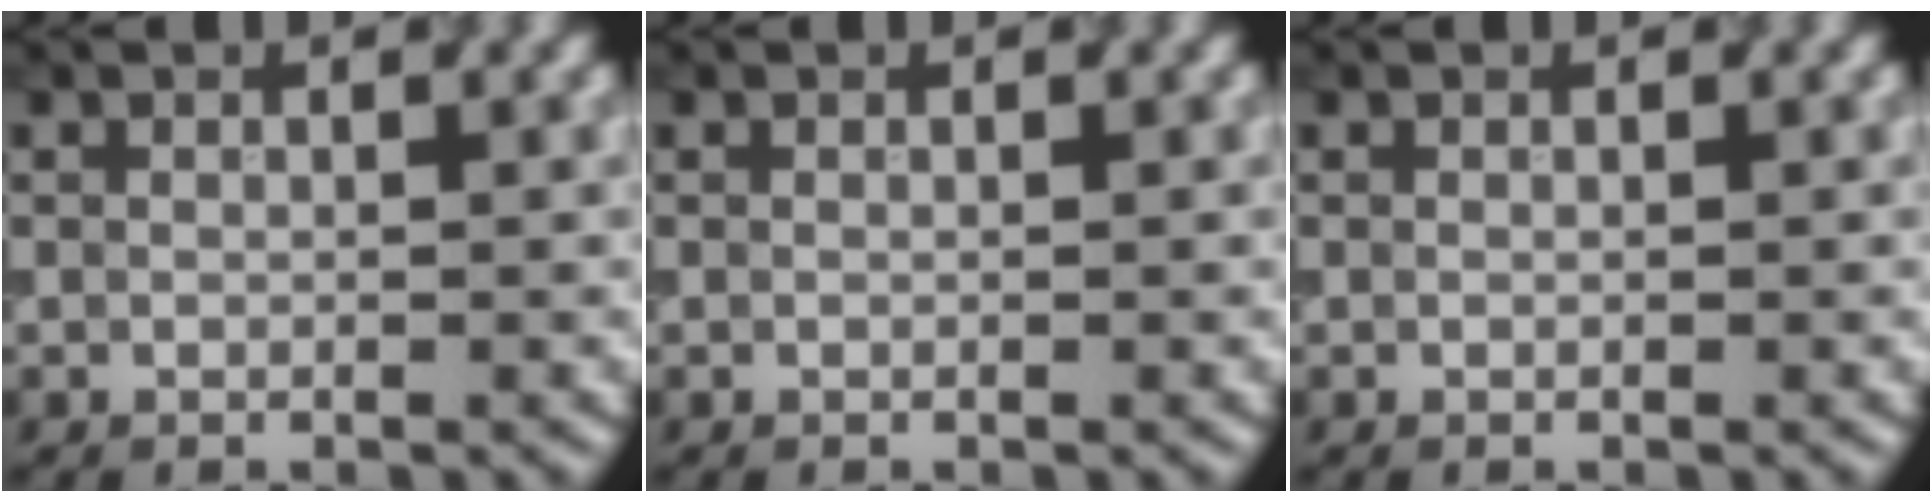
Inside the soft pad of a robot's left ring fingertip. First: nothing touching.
{"total": 0.0}
{"total": 0.0}